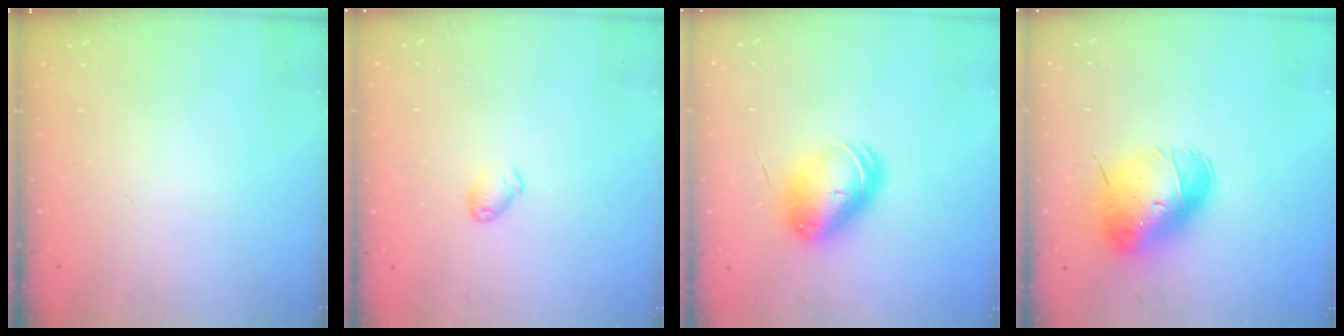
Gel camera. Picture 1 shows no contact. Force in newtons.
{"total": 4.9, "press": 4.9, "slide": 0.7}
{"total": 9.2, "press": 9.1, "slide": 1.4}
{"total": 10.9, "press": 10.7, "slide": 1.9}